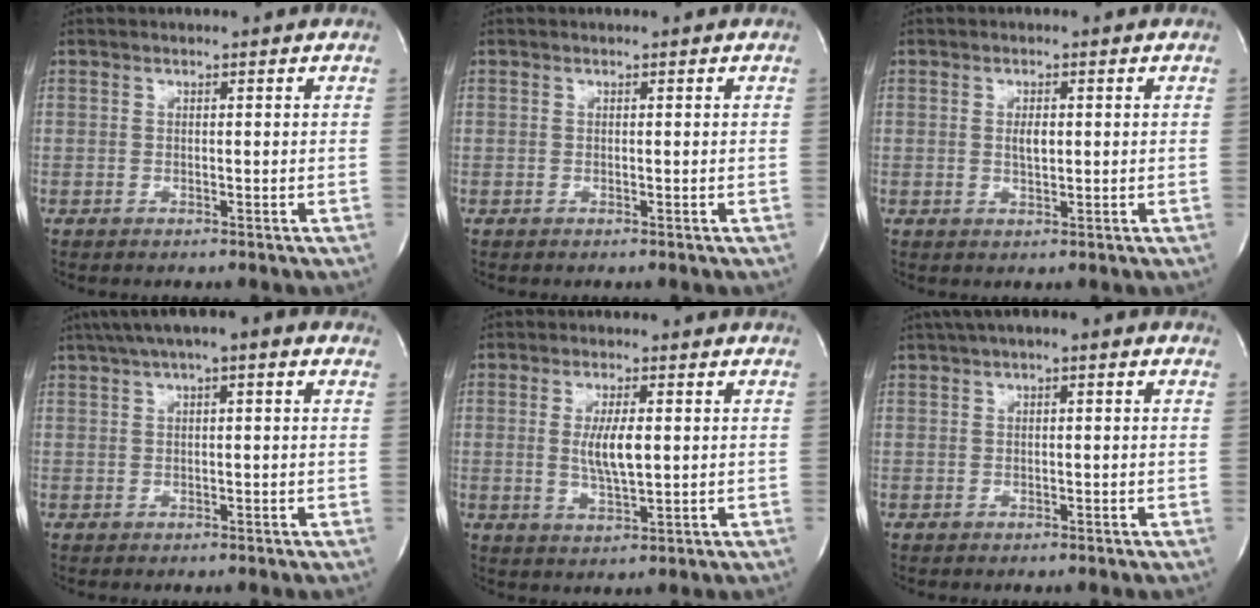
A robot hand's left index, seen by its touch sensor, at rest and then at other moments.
{"total": 0.0}
{"total": 2.0, "force": [0.2, 0.7, 1.9], "torque": [-0.036, -0.001, 0.005]}
{"total": 9.3, "force": [5.5, 2.2, 7.2], "torque": [-0.114, 0.047, 0.076]}
{"total": 5.5, "force": [0.5, 1.2, 5.3], "torque": [-0.105, -0.006, 0.012]}
{"total": 5.1, "force": [2.6, 1.5, 4.1], "torque": [-0.068, 0.028, 0.034]}